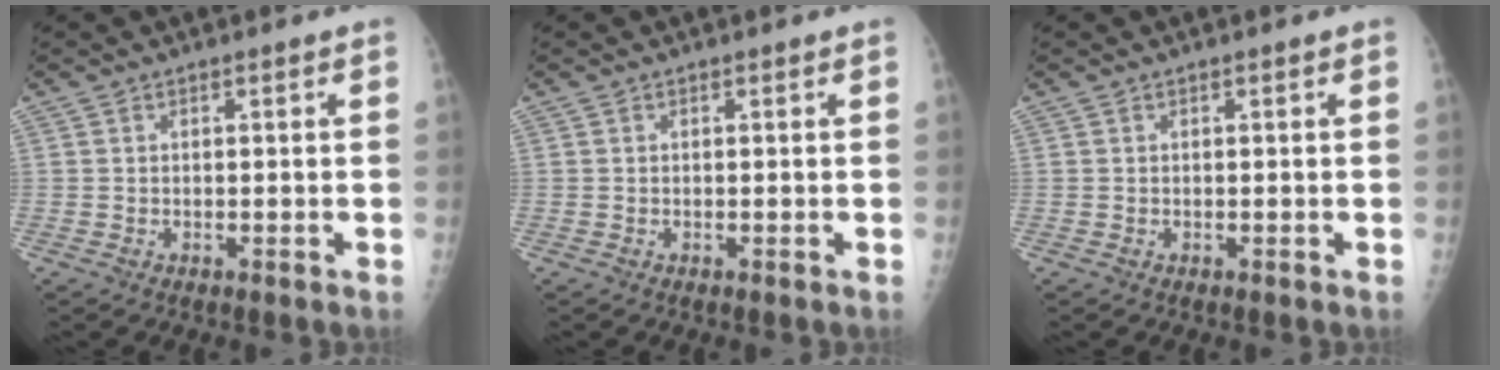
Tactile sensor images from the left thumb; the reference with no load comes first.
{"total": 0.0}
{"total": 0.0}